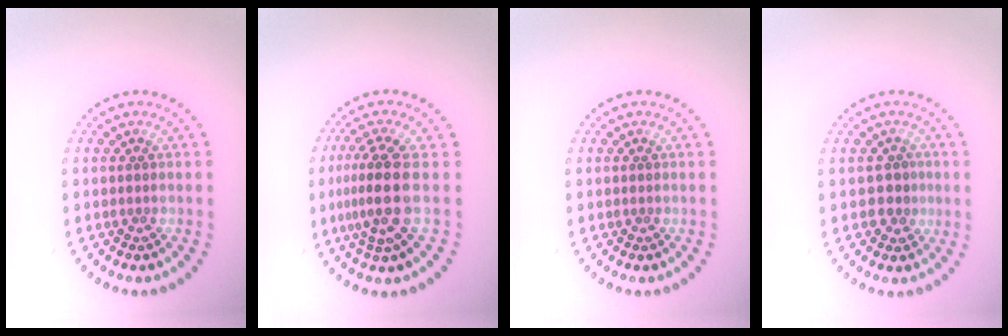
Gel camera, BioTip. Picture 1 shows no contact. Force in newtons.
{"total": 3.9, "press": 3.0, "slide": 2.5}
{"total": 0.0}
{"total": 1.9, "press": 1.8, "slide": 0.6}